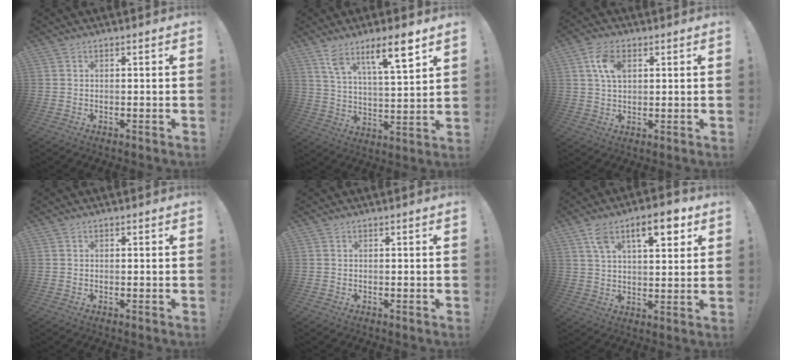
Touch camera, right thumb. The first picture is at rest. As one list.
[{"total": 12.8, "force": [8.5, 2.2, 9.4], "torque": [-0.148, -0.048, 0.134]}, {"total": 7.7, "force": [2.6, 4.8, 5.4], "torque": [-0.100, 0.002, 0.047]}, {"total": 0.0}, {"total": 0.0}, {"total": 12.8, "force": [6.4, 5.5, 9.6], "torque": [-0.136, -0.014, 0.105]}]